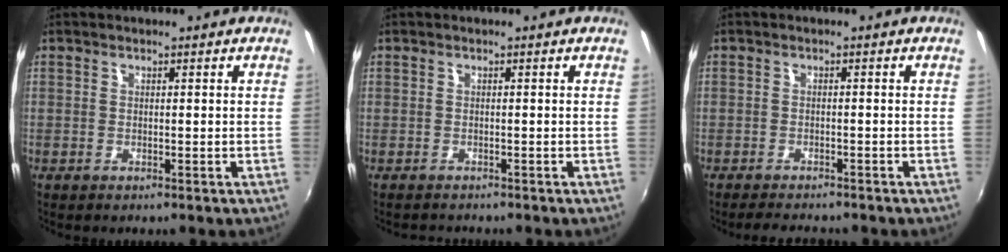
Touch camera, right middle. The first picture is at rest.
{"total": 1.2, "force": [-1.0, 0.6, -0.1], "torque": [-0.003, 0.003, -0.016]}
{"total": 4.4, "force": [-4.0, 1.0, 1.5], "torque": [-0.041, -0.007, -0.060]}